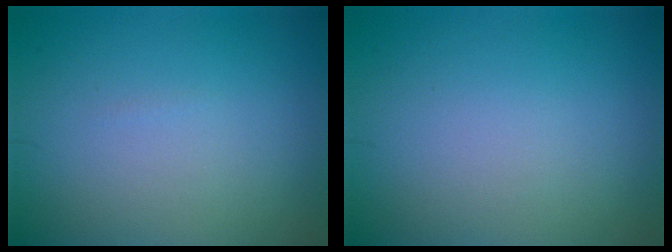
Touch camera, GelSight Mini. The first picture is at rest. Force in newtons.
{"total": 0.0}